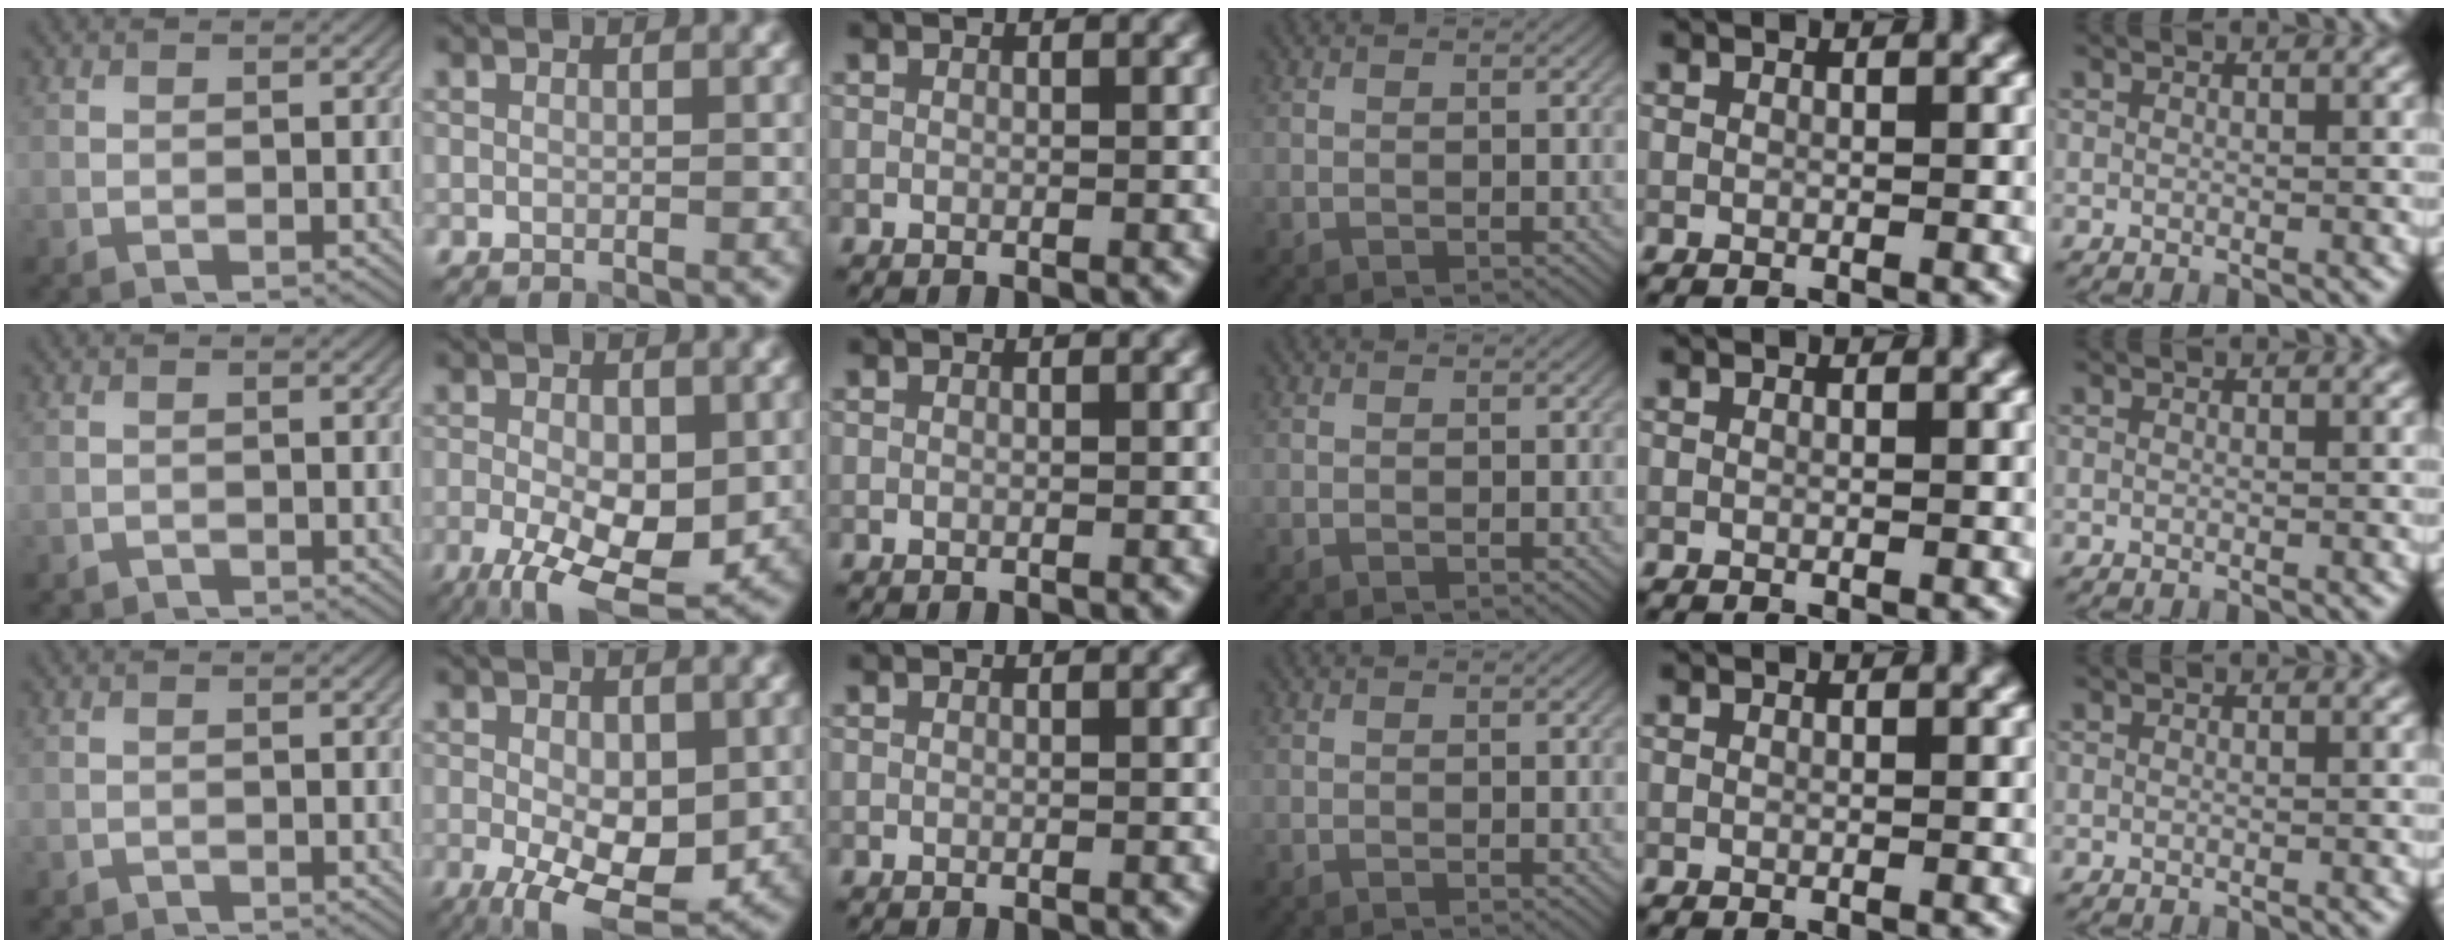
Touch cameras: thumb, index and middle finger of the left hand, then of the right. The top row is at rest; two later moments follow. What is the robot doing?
{"motion": "lift_and_place", "object": "calculator"}